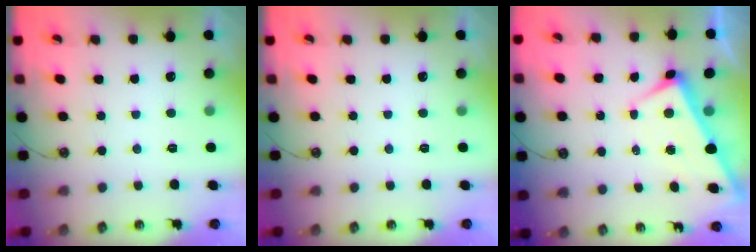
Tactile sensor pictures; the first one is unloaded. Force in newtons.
{"total": 0.0}
{"total": 2.8, "press": 2.7, "slide": 0.6}